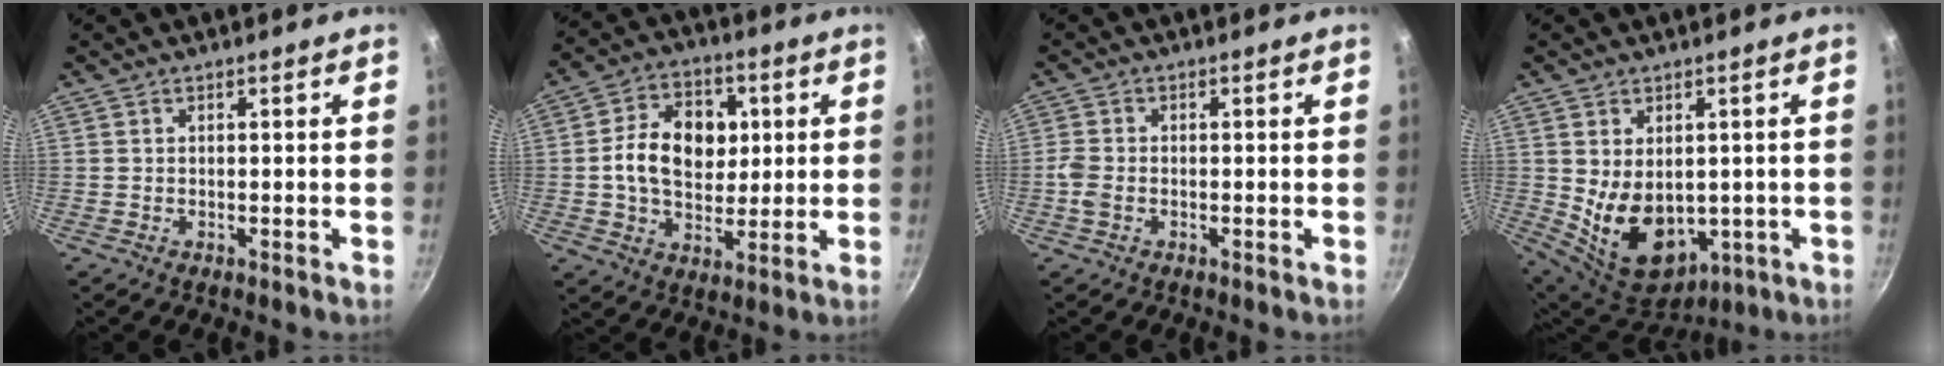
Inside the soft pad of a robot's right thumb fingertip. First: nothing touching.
{"total": 14.3, "force": [1.7, 10.5, 9.5], "torque": [-0.121, 0.008, 0.021]}
{"total": 3.0, "force": [-0.9, 2.0, 2.1], "torque": [-0.050, 0.006, -0.023]}
{"total": 13.2, "force": [-0.3, 9.1, 9.5], "torque": [-0.136, -0.027, 0.028]}